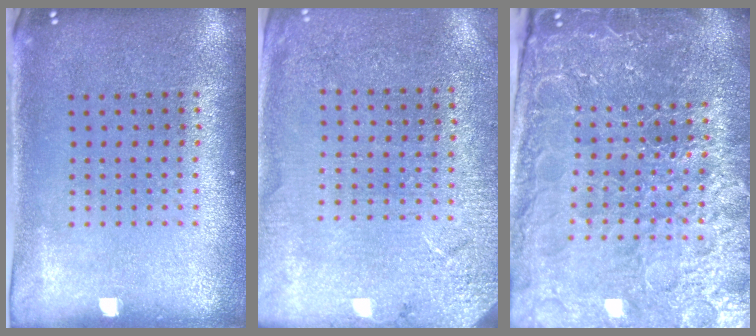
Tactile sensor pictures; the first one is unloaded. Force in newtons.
{"total": 2.7, "press": 2.7, "slide": 0.2}
{"total": 5.5, "press": 5.1, "slide": 2.1}